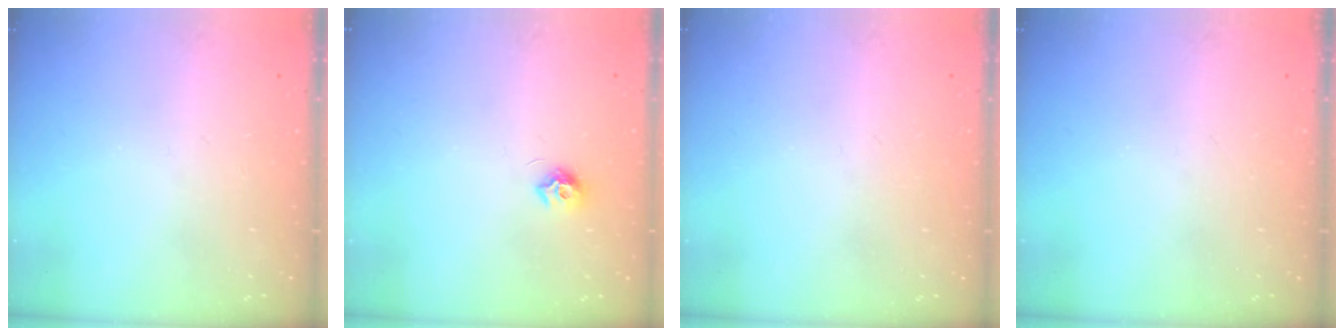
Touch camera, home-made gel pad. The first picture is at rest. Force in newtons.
{"total": 7.2, "press": 7.2, "slide": 0.4}
{"total": 0.8, "press": 0.8, "slide": 0.0}
{"total": 0.0}